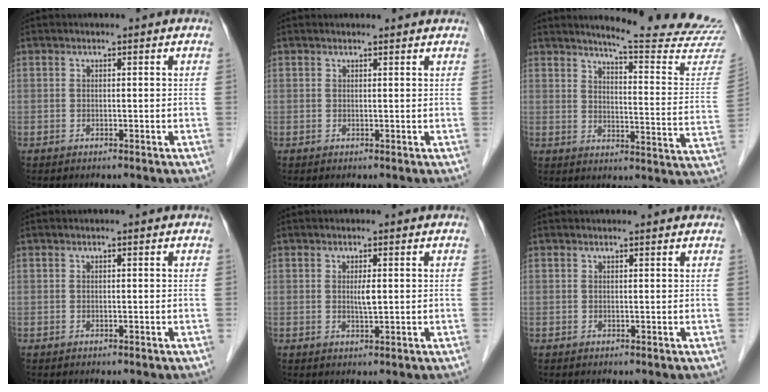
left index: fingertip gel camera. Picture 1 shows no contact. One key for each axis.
{"total": 2.9, "fx": 2.8, "fy": 0.3, "fz": 0.5, "tx": -0.013, "ty": 0.010, "tz": 0.027}
{"total": 19.6, "fx": 18.7, "fy": -1.0, "fz": 5.8, "tx": -0.080, "ty": -0.130, "tz": 0.213}
{"total": 0.0}
{"total": 1.8, "fx": 0.3, "fy": 0.2, "fz": 1.7, "tx": -0.035, "ty": -0.002, "tz": 0.006}
{"total": 2.3, "fx": 2.2, "fy": 0.3, "fz": 0.4, "tx": -0.013, "ty": 0.009, "tz": 0.022}